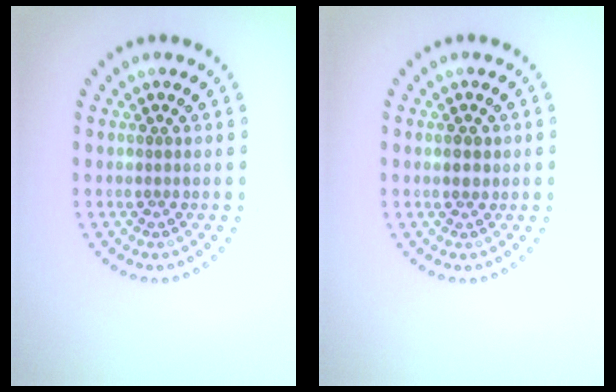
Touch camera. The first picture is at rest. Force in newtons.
{"total": 1.1, "press": 1.1, "slide": 0.3}